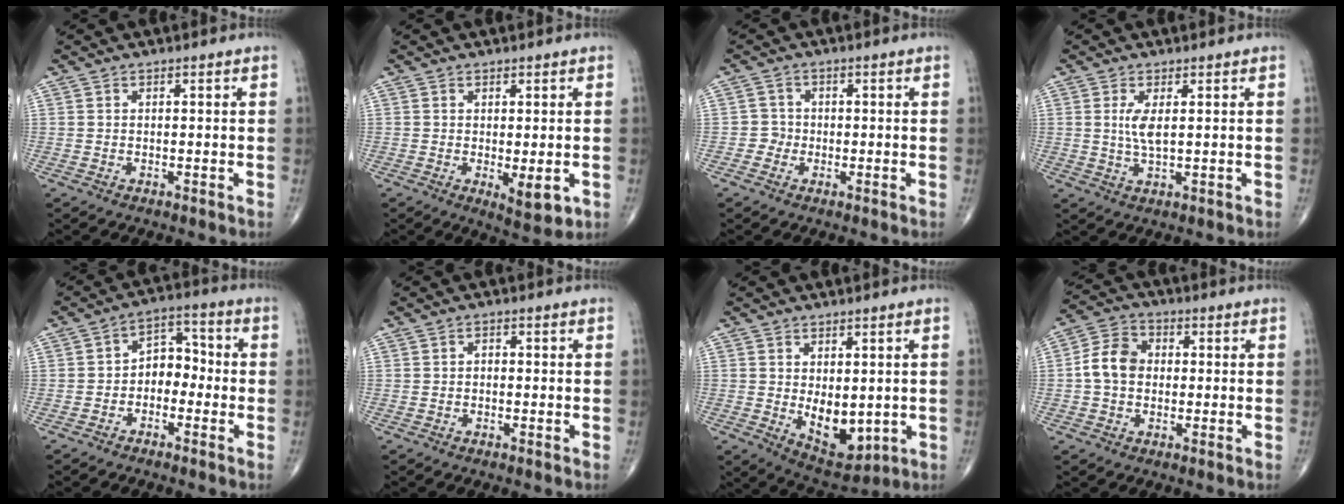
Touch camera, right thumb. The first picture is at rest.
{"total": 5.3, "force": [-1.1, 1.9, 4.8], "torque": [-0.065, -0.016, -0.009]}
{"total": 2.3, "force": [-0.8, 2.1, 0.1], "torque": [0.014, 0.011, -0.023]}
{"total": 3.7, "force": [0.7, 1.0, 3.5], "torque": [-0.079, -0.010, 0.018]}
{"total": 6.4, "force": [-1.7, 4.7, 4.1], "torque": [-0.032, 0.039, -0.045]}
{"total": 0.9, "force": [-0.2, 0.7, 0.6], "torque": [-0.001, 0.005, -0.008]}
{"total": 9.0, "force": [-0.7, 5.1, 7.3], "torque": [-0.081, -0.014, 0.010]}
{"total": 7.5, "force": [-0.2, 5.9, 4.6], "torque": [-0.078, 0.023, -0.015]}